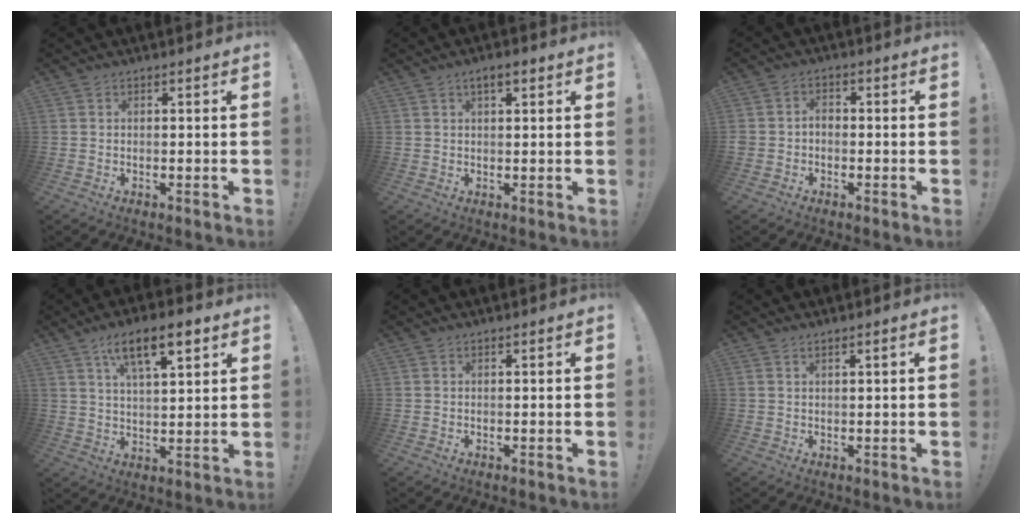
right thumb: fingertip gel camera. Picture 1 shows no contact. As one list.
[{"total": 4.9, "force": [2.6, 1.6, 3.8], "torque": [-0.054, -0.006, 0.041]}, {"total": 2.3, "force": [-1.5, 1.5, 0.9], "torque": [-0.016, 0.013, -0.026]}, {"total": 12.1, "force": [6.7, 3.9, 9.3], "torque": [-0.147, -0.021, 0.111]}, {"total": 0.0}, {"total": 1.4, "force": [0.7, 0.0, 1.2], "torque": [-0.019, -0.001, 0.011]}]